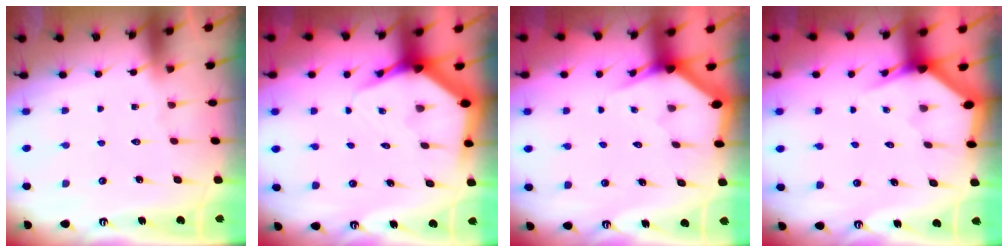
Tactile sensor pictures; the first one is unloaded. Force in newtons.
{"total": 5.8, "press": 5.8, "slide": 0.4}
{"total": 2.9, "press": 2.9, "slide": 0.0}
{"total": 2.9, "press": 2.9, "slide": 0.2}